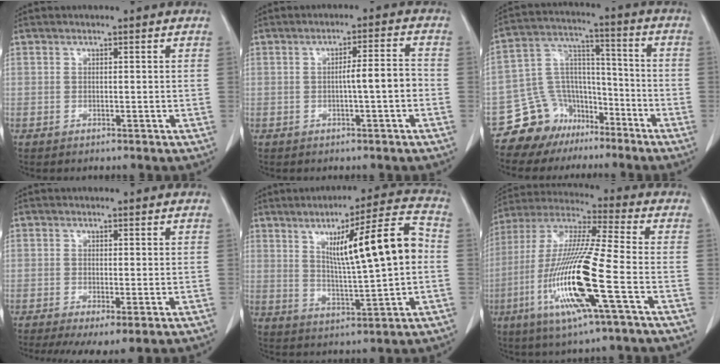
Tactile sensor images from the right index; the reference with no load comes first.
{"total": 4.4, "force": [-0.9, 0.1, 4.3], "torque": [-0.062, 0.010, -0.014]}
{"total": 11.6, "force": [-8.4, 7.9, 1.3], "torque": [-0.028, 0.081, -0.138]}
{"total": 5.2, "force": [-2.7, 1.3, 4.3], "torque": [-0.065, -0.018, -0.043]}
{"total": 14.0, "force": [2.1, 0.8, 13.8], "torque": [-0.210, 0.015, 0.037]}
{"total": 18.0, "force": [-5.7, 0.4, 17.0], "torque": [-0.358, -0.020, -0.114]}